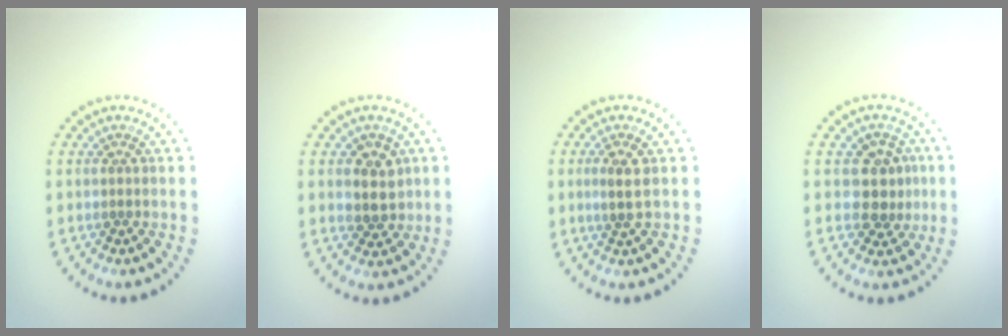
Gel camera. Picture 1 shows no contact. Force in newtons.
{"total": 2.9, "press": 2.7, "slide": 0.9}
{"total": 1.8, "press": 1.6, "slide": 0.8}
{"total": 3.0, "press": 2.7, "slide": 1.2}